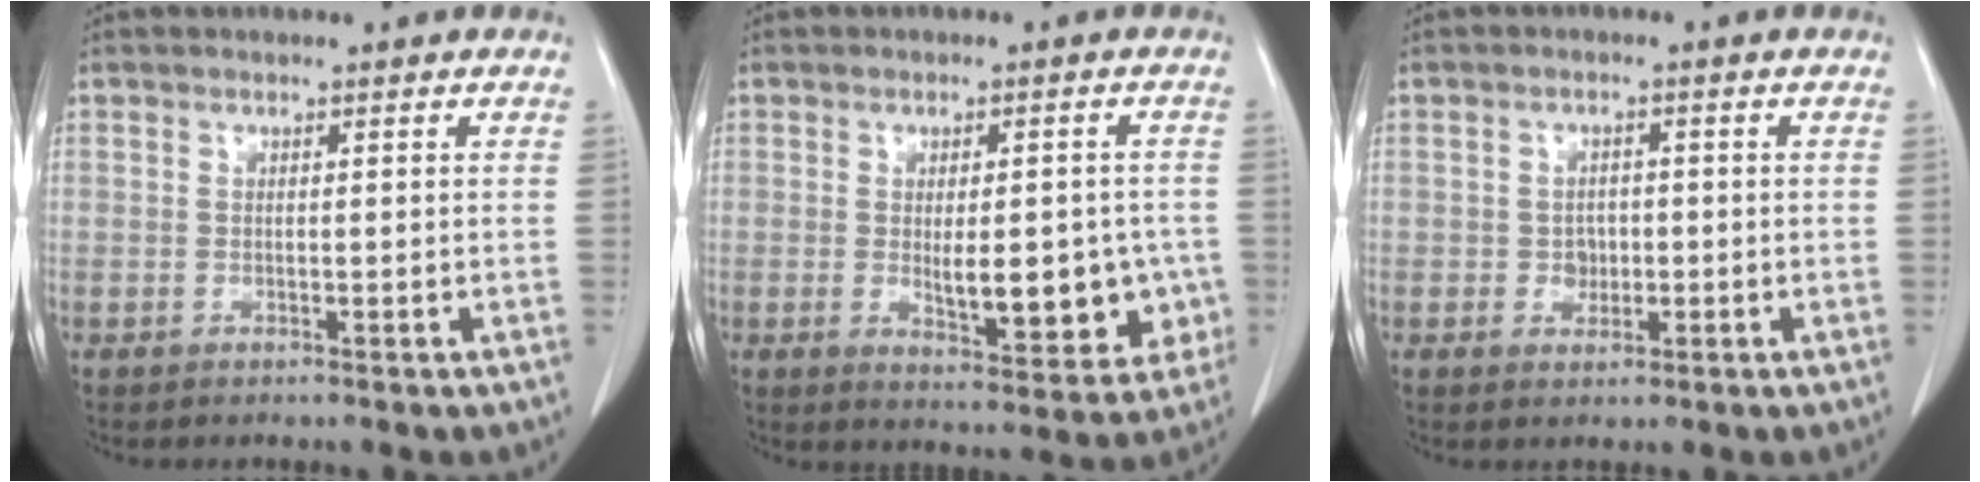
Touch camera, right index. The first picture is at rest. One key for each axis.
{"total": 11.0, "fx": -1.6, "fy": 4.6, "fz": 9.9, "tx": -0.121, "ty": 0.001, "tz": -0.007}
{"total": 2.6, "fx": -0.4, "fy": 2.1, "fz": 1.5, "tx": -0.017, "ty": 0.005, "tz": -0.003}